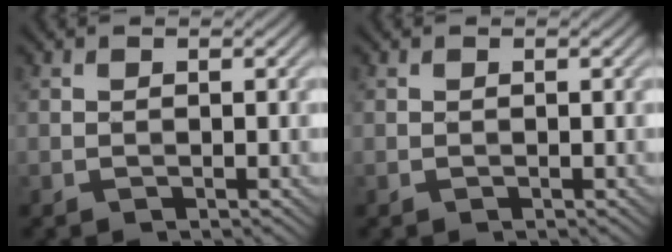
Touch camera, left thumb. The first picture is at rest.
{"total": 0.0}